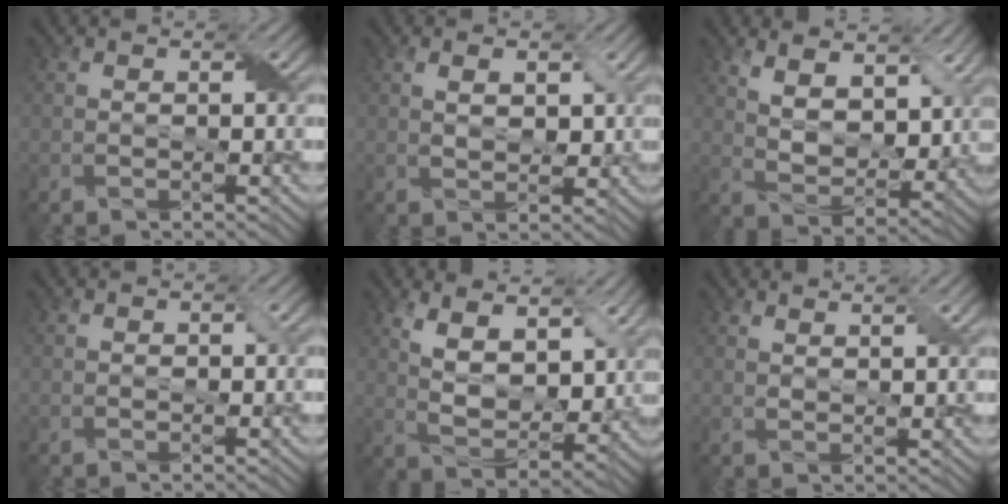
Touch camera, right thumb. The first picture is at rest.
{"total": 3.4, "force": [1.1, 2.0, 2.5], "torque": [-0.047, -0.003, 0.022]}
{"total": 8.1, "force": [4.5, 4.3, 5.2], "torque": [-0.113, -0.010, 0.081]}
{"total": 0.6, "force": [0.0, 0.4, 0.4], "torque": [-0.006, -0.002, -0.001]}
{"total": 8.9, "force": [4.5, 4.5, 6.3], "torque": [-0.131, -0.005, 0.083]}
{"total": 2.1, "force": [1.6, 0.3, 1.2], "torque": [-0.020, -0.003, 0.032]}